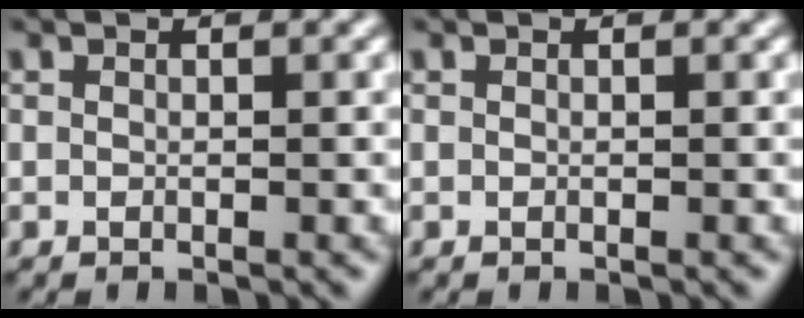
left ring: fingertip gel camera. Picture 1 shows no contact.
{"total": 0.0}